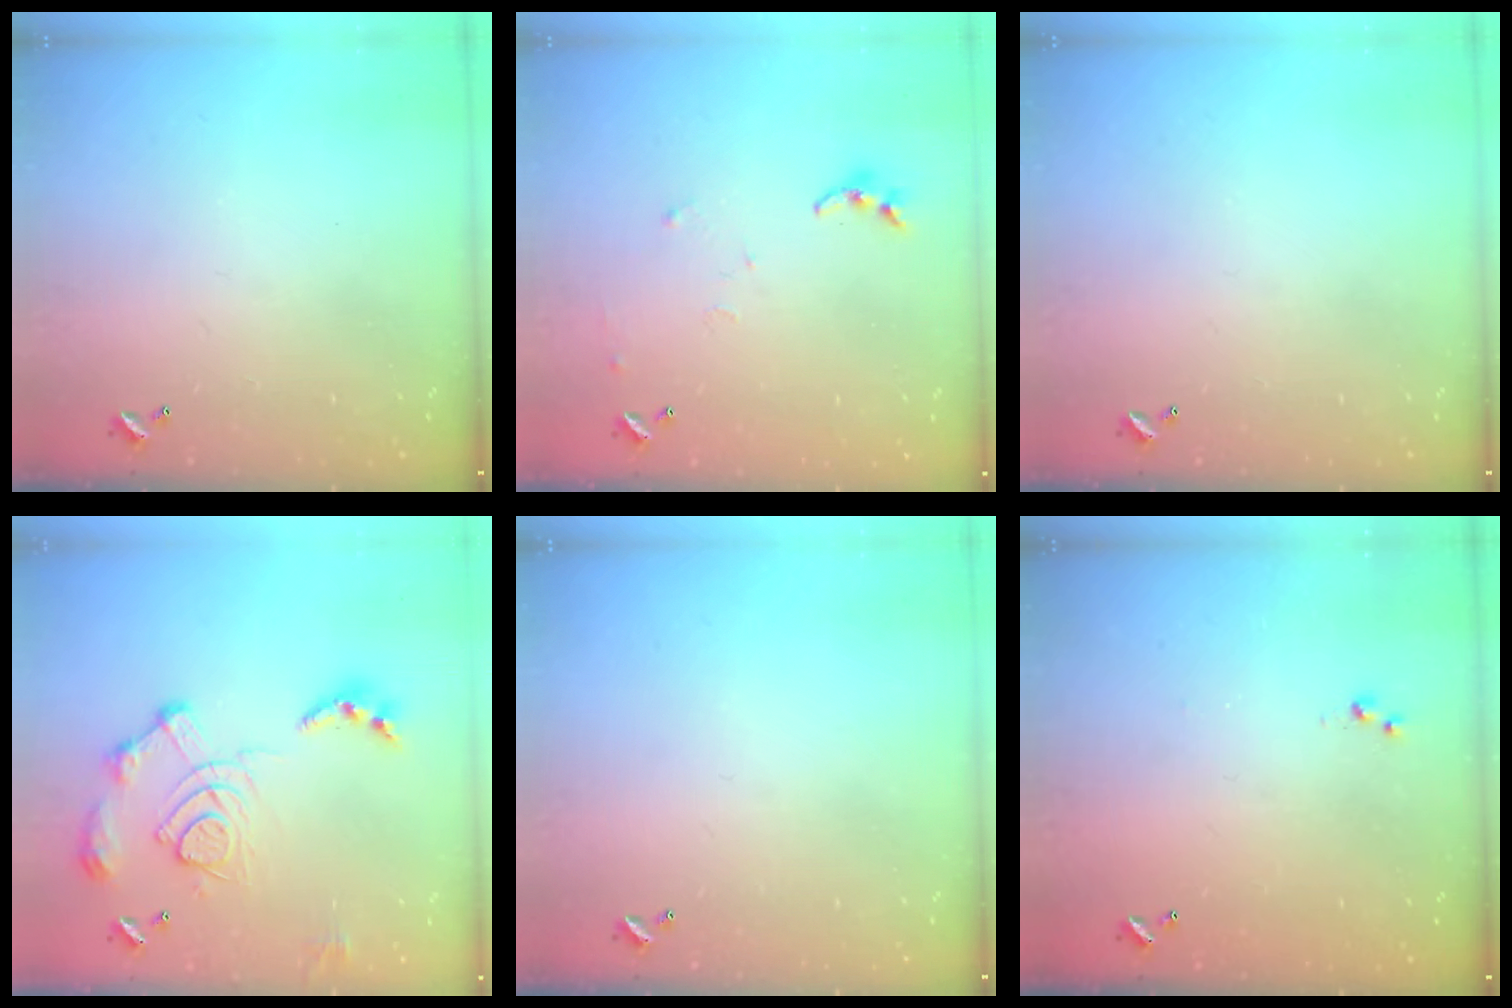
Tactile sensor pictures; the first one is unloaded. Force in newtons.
{"total": 7.5, "press": 7.5, "slide": 0.6}
{"total": 0.0}
{"total": 15.6, "press": 15.5, "slide": 1.6}
{"total": 0.0}
{"total": 3.0, "press": 3.0, "slide": 0.4}